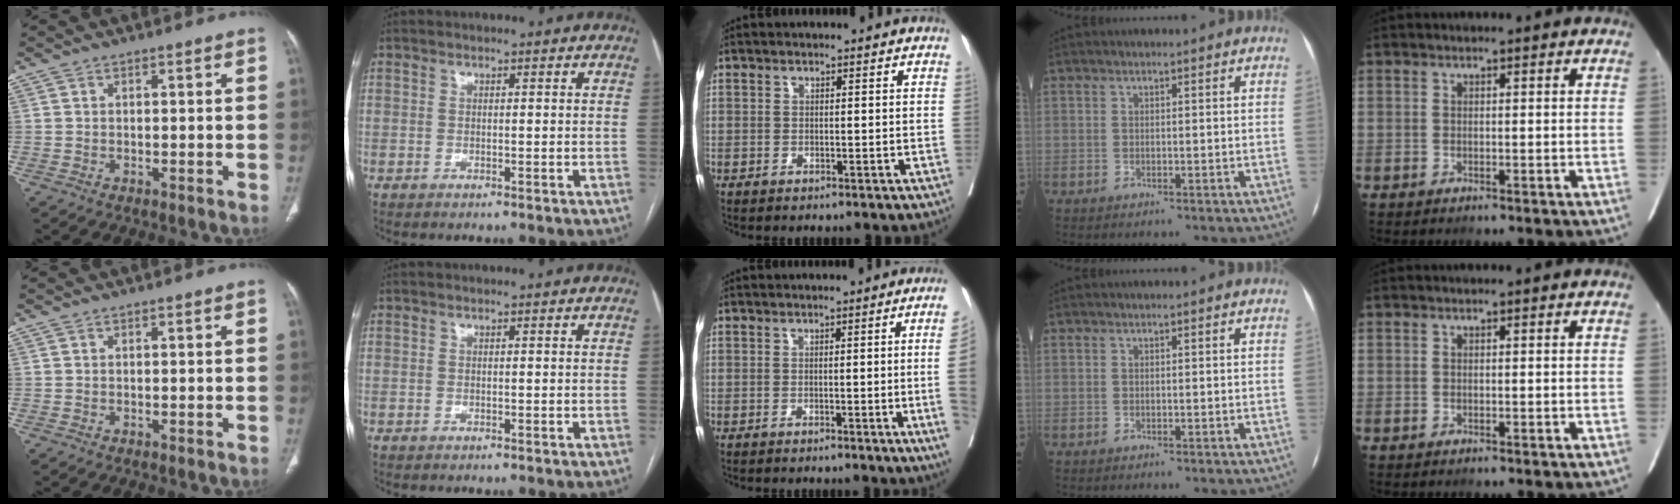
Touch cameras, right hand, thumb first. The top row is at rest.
{"middle": {"total": 8.5, "force": [-1.2, -2.7, 8.0], "torque": [-0.087, -0.019, -0.013]}}